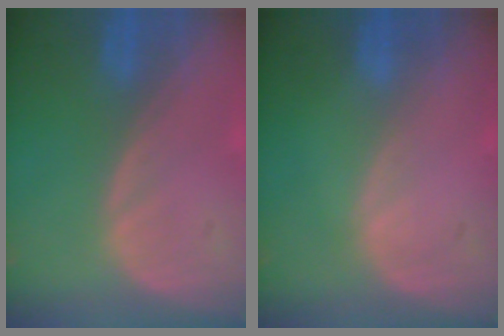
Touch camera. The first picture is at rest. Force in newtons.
{"total": 0.0}